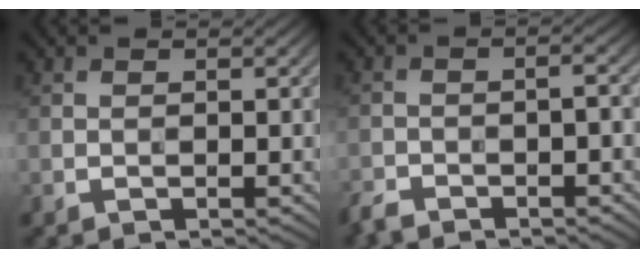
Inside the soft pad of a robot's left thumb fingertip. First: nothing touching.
{"total": 3.9, "force": [-3.3, 0.9, 2.0], "torque": [-0.038, -0.001, -0.066]}